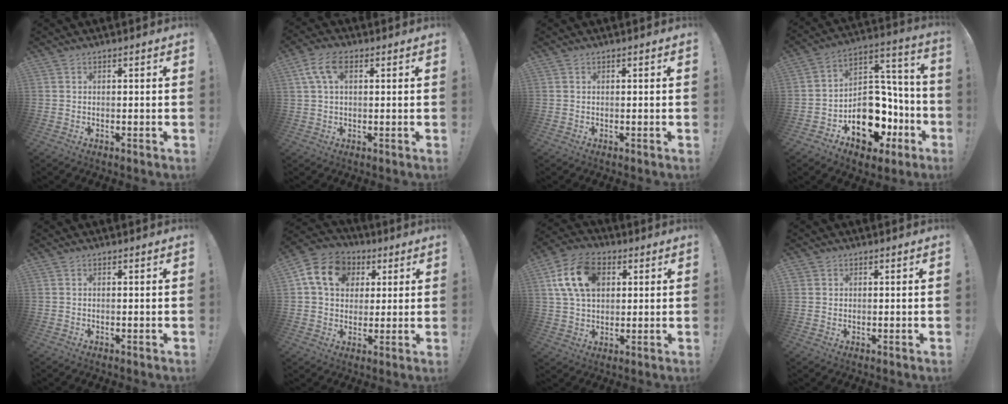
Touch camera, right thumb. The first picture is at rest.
{"total": 7.2, "force": [2.4, 4.0, 5.5], "torque": [-0.106, 0.007, 0.046]}
{"total": 0.0}
{"total": 18.0, "force": [-7.6, 13.4, 9.4], "torque": [-0.104, 0.044, -0.103]}
{"total": 0.0}
{"total": 14.5, "force": [4.6, 11.4, 7.6], "torque": [-0.104, -0.002, 0.090]}
{"total": 15.4, "force": [5.0, 10.6, 10.1], "torque": [-0.177, 0.001, 0.098]}
{"total": 1.7, "force": [0.9, 1.5, 0.3], "torque": [0.000, -0.003, 0.015]}